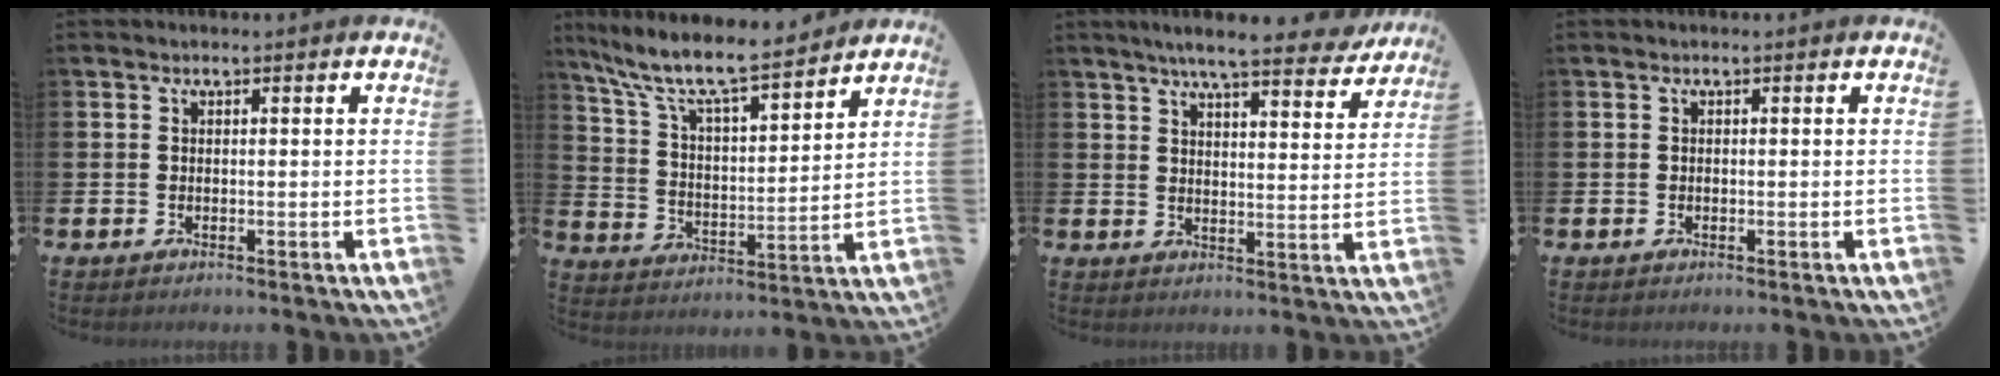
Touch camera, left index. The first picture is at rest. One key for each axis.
{"total": 9.5, "fx": 8.6, "fy": 1.4, "fz": 3.8, "tx": -0.116, "ty": -0.057, "tz": 0.146}
{"total": 6.9, "fx": 6.3, "fy": 0.7, "fz": 2.9, "tx": -0.050, "ty": -0.035, "tz": 0.103}
{"total": 0.0}